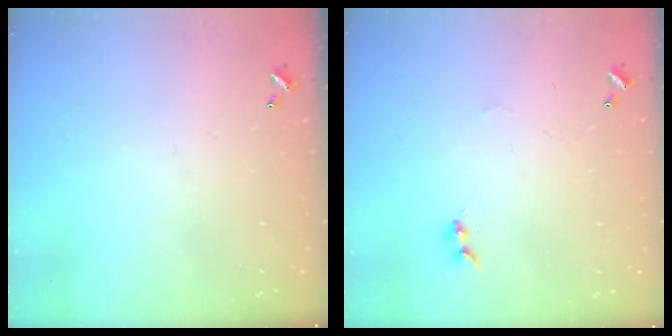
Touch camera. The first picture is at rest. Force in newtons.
{"total": 1.1, "press": 0.9, "slide": 0.5}